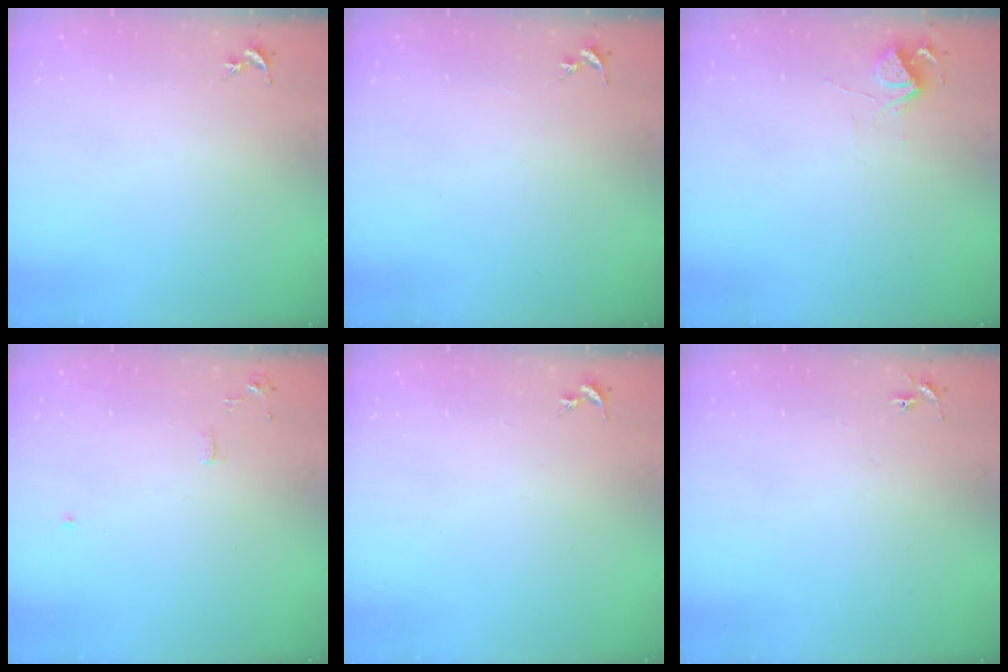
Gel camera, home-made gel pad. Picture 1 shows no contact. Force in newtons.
{"total": 0.0}
{"total": 6.0, "press": 6.0, "slide": 0.7}
{"total": 6.0, "press": 6.0, "slide": 0.7}
{"total": 0.0}
{"total": 2.9, "press": 2.9, "slide": 0.3}